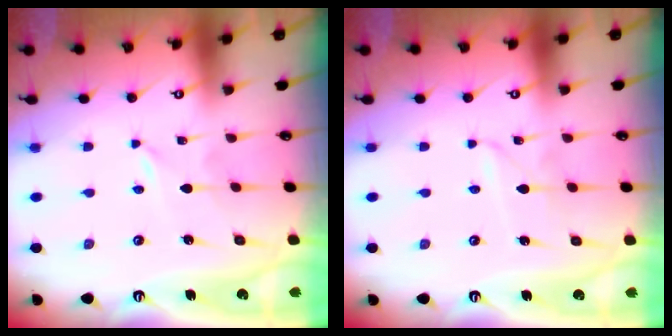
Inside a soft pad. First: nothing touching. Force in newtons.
{"total": 2.6, "press": 2.5, "slide": 0.4}